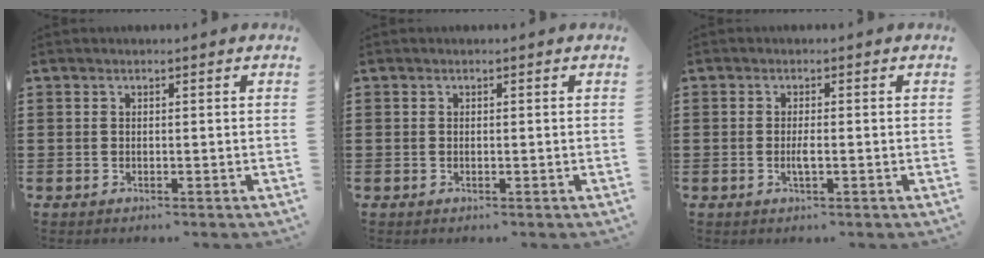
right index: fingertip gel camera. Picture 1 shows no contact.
{"total": 0.0}
{"total": 1.9, "force": [-0.5, 0.3, 1.8], "torque": [-0.040, -0.004, -0.010]}